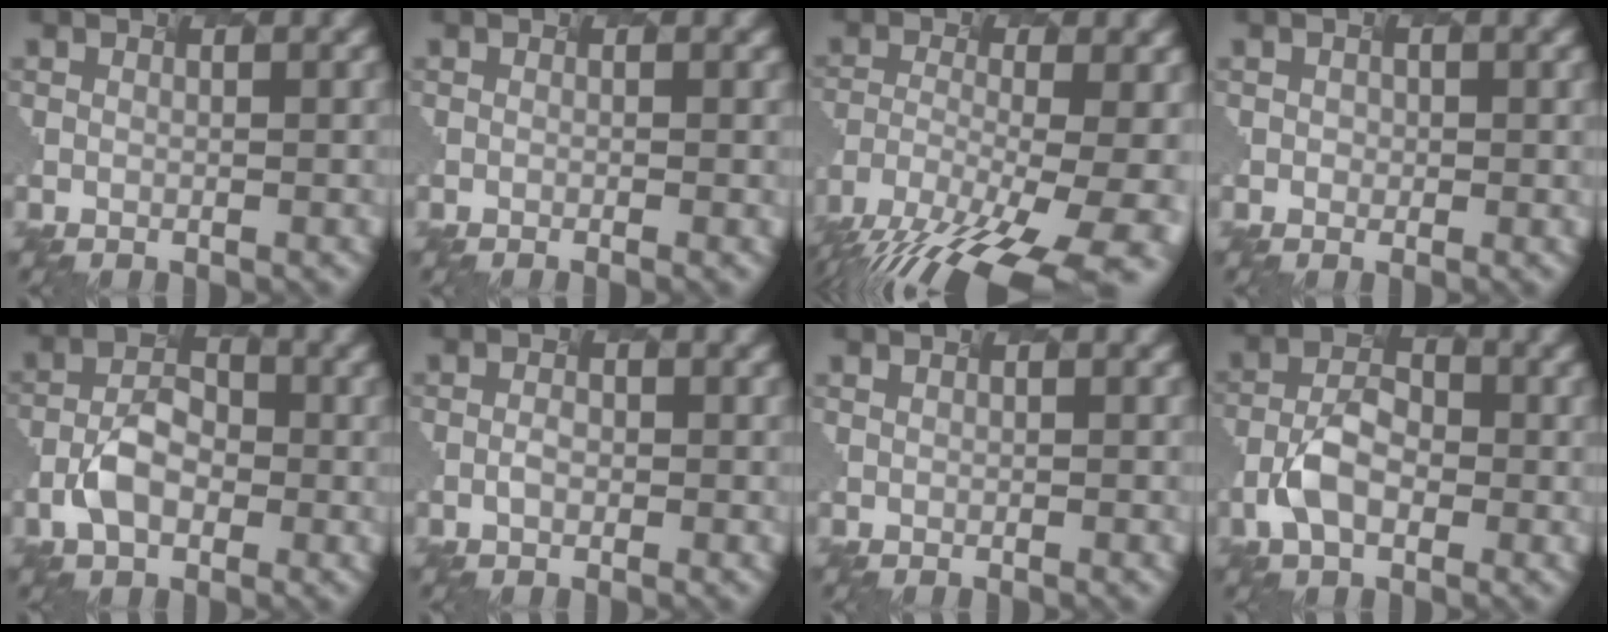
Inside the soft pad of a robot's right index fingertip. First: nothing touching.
{"total": 0.8, "force": [-0.2, 0.3, 0.7], "torque": [-0.002, -0.002, -0.011]}
{"total": 14.8, "force": [-10.7, 3.9, 9.5], "torque": [-0.164, -0.024, -0.143]}
{"total": 0.7, "force": [-0.4, 0.6, 0.1], "torque": [0.002, 0.002, 0.000]}
{"total": 3.8, "force": [-2.1, 2.2, 2.3], "torque": [-0.049, 0.008, -0.036]}
{"total": 1.0, "force": [-0.9, 0.4, 0.4], "torque": [-0.010, 0.002, -0.011]}
{"total": 0.8, "force": [0.4, 0.4, 0.6], "torque": [0.001, -0.006, 0.002]}
{"total": 4.2, "force": [-2.2, 2.3, 2.7], "torque": [-0.057, 0.008, -0.040]}